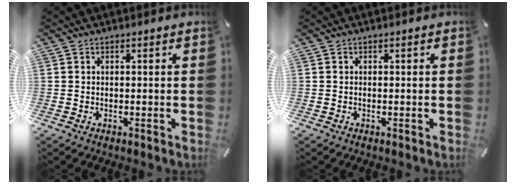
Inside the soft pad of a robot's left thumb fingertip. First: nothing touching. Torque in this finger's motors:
{"motor_torque": [-0.04, 0.03, -0.01, 0.07, 0.01]}